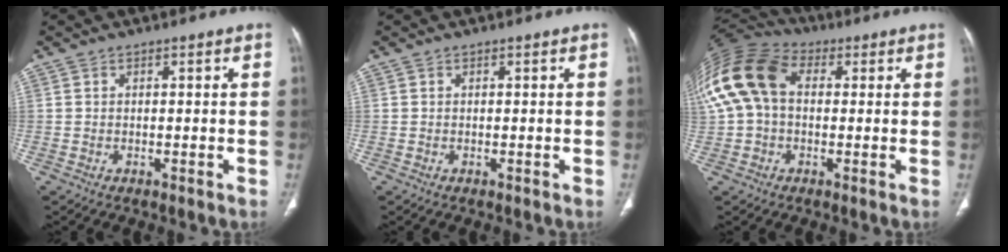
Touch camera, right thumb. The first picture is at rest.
{"total": 0.0}
{"total": 18.2, "force": [2.9, 12.8, 12.6], "torque": [-0.286, 0.047, 0.045]}